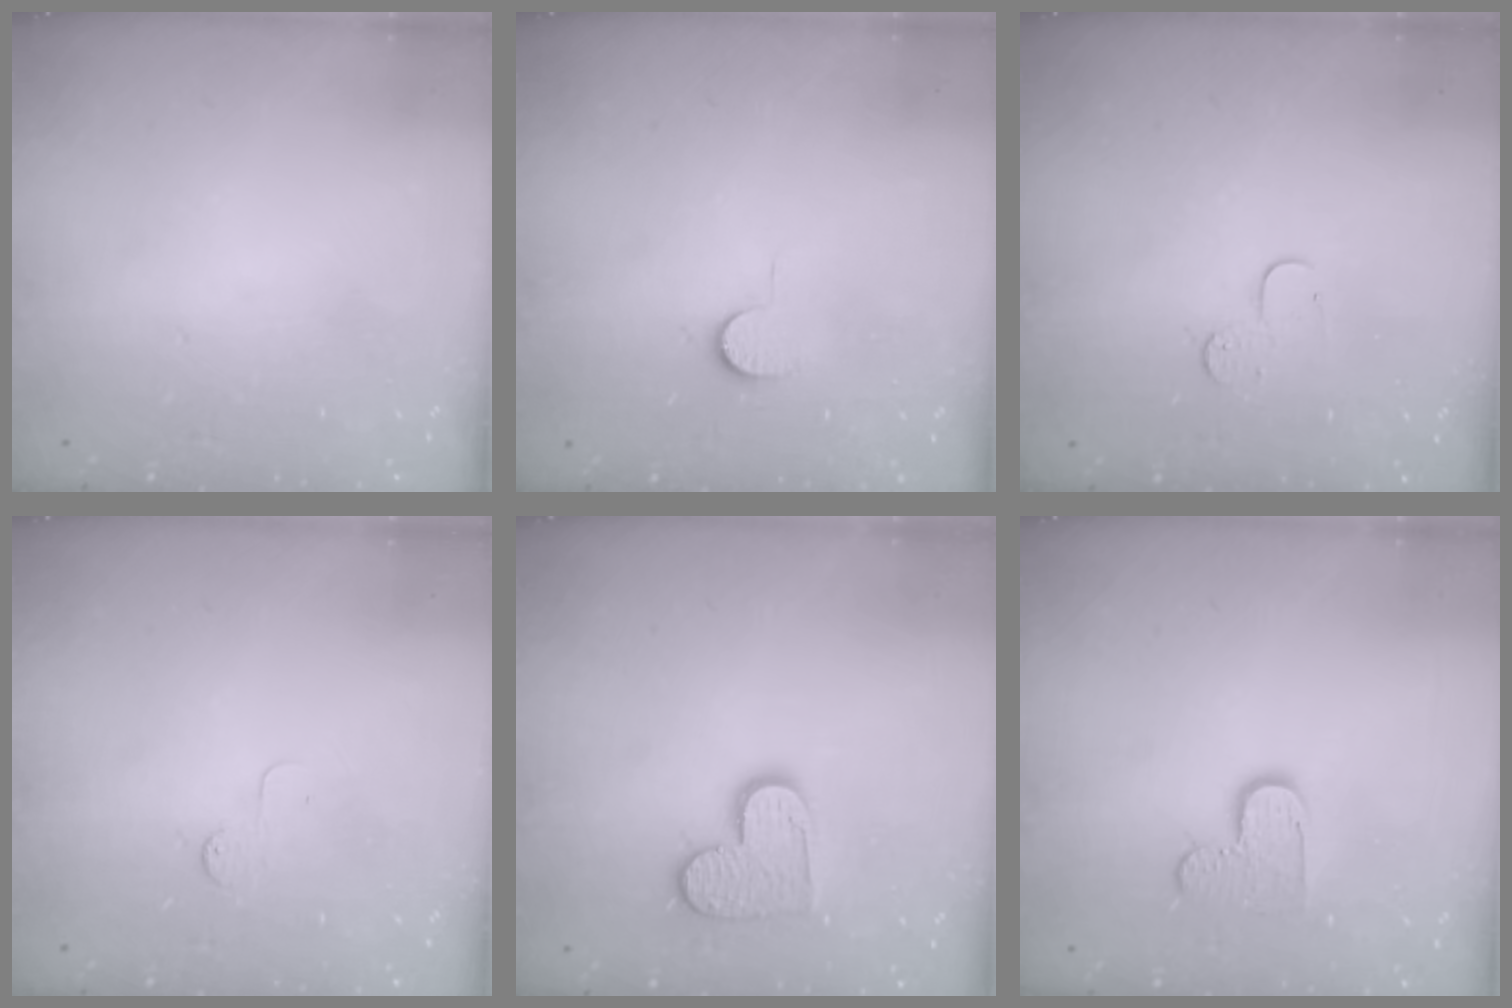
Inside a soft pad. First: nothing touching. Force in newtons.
{"total": 4.0, "press": 4.0, "slide": 0.4}
{"total": 4.3, "press": 4.3, "slide": 0.4}
{"total": 2.6, "press": 2.6, "slide": 0.3}
{"total": 9.6, "press": 9.6, "slide": 0.6}
{"total": 6.8, "press": 6.8, "slide": 0.2}